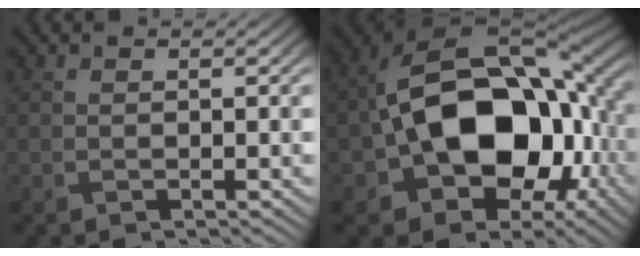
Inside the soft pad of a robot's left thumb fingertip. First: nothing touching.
{"total": 18.6, "force": [-2.5, 12.5, 13.6], "torque": [-0.235, -0.015, -0.043]}